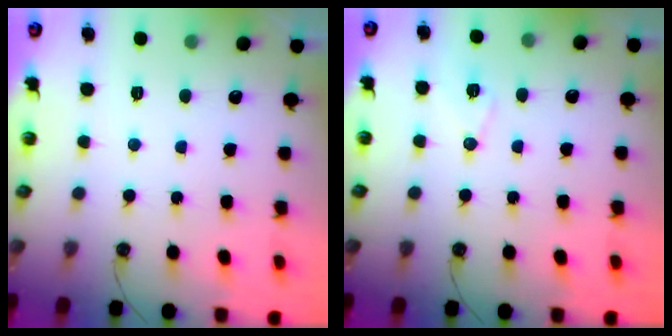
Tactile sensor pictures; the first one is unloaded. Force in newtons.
{"total": 6.8, "press": 6.2, "slide": 2.9}